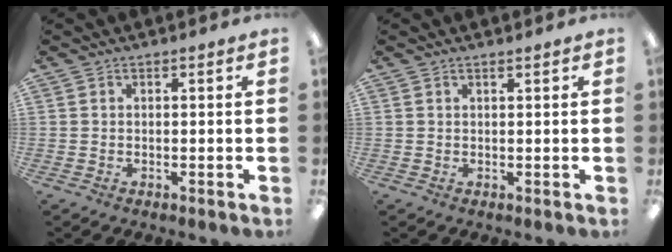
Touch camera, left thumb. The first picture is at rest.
{"total": 0.6, "force": [0.6, 0.1, 0.2], "torque": [-0.005, -0.001, 0.011]}